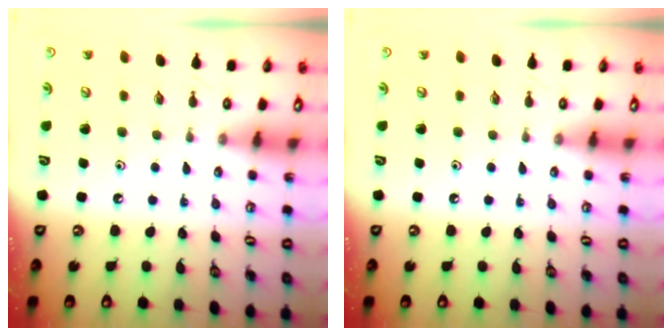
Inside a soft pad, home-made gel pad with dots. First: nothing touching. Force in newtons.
{"total": 0.0}